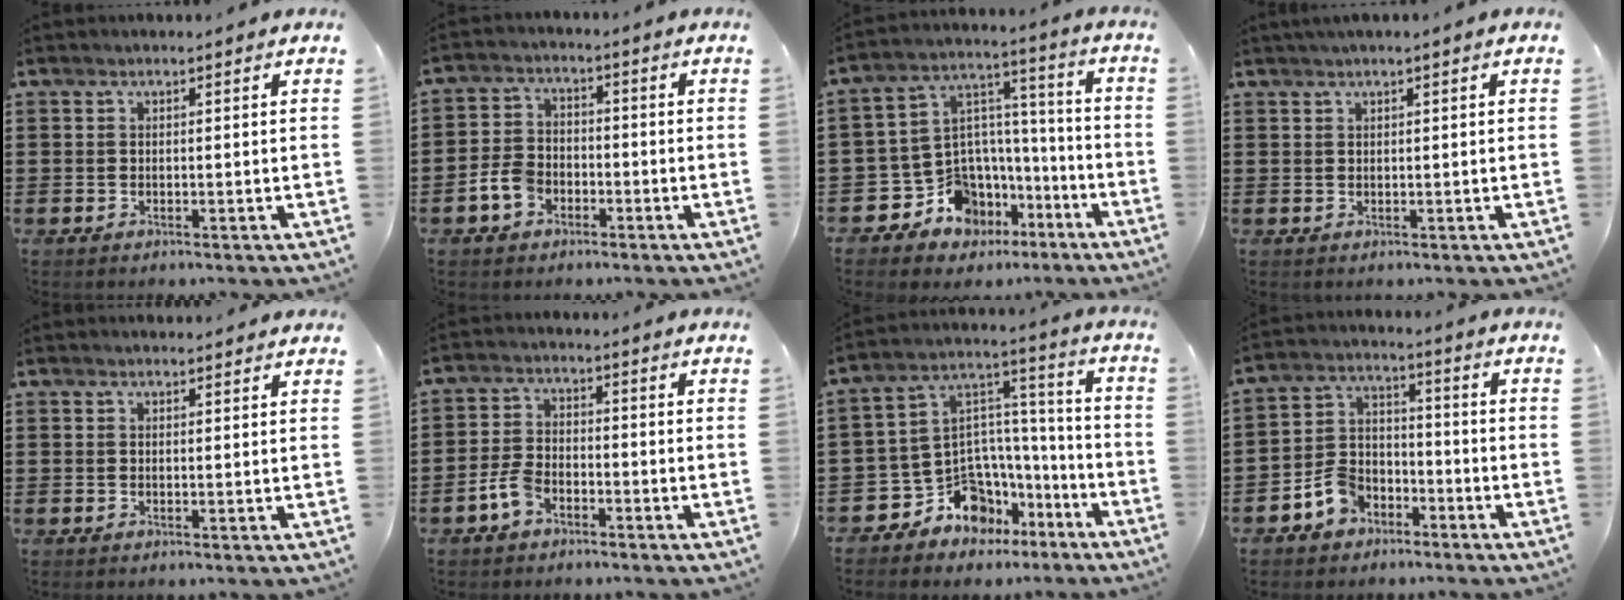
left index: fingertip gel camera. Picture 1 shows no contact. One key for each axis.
{"total": 5.0, "fx": -2.6, "fy": 3.4, "fz": 2.5, "tx": -0.067, "ty": 0.005, "tz": -0.053}
{"total": 9.5, "fx": -5.7, "fy": 7.4, "fz": 1.7, "tx": -0.073, "ty": -0.002, "tz": -0.103}
{"total": 0.8, "fx": 0.3, "fy": -0.1, "fz": 0.7, "tx": -0.012, "ty": -0.001, "tz": 0.006}
{"total": 0.9, "fx": 0.9, "fy": 0.1, "fz": 0.0, "tx": -0.003, "ty": 0.000, "tz": 0.018}
{"total": 4.3, "fx": -2.5, "fy": 2.3, "fz": 2.7, "tx": -0.068, "ty": 0.004, "tz": -0.052}
{"total": 9.9, "fx": -6.7, "fy": 6.8, "fz": 2.4, "tx": -0.071, "ty": 0.006, "tz": -0.121}
{"total": 6.0, "fx": -4.1, "fy": 4.0, "fz": 1.8, "tx": -0.055, "ty": 0.017, "tz": -0.081}